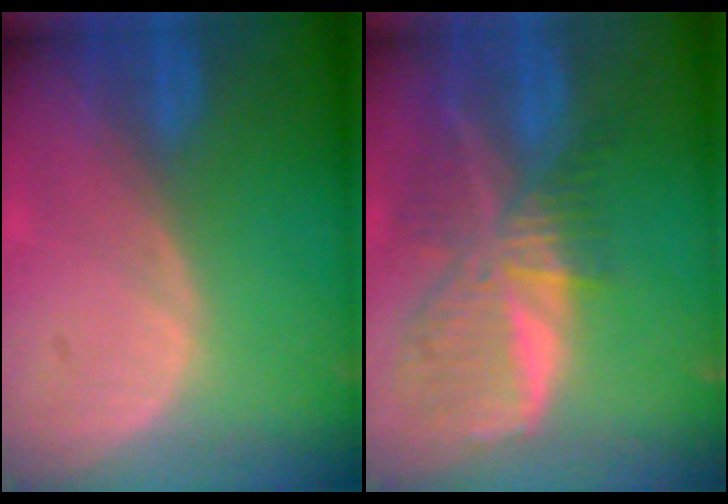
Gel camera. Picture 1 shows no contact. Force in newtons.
{"total": 9.4, "press": 8.3, "slide": 4.5}